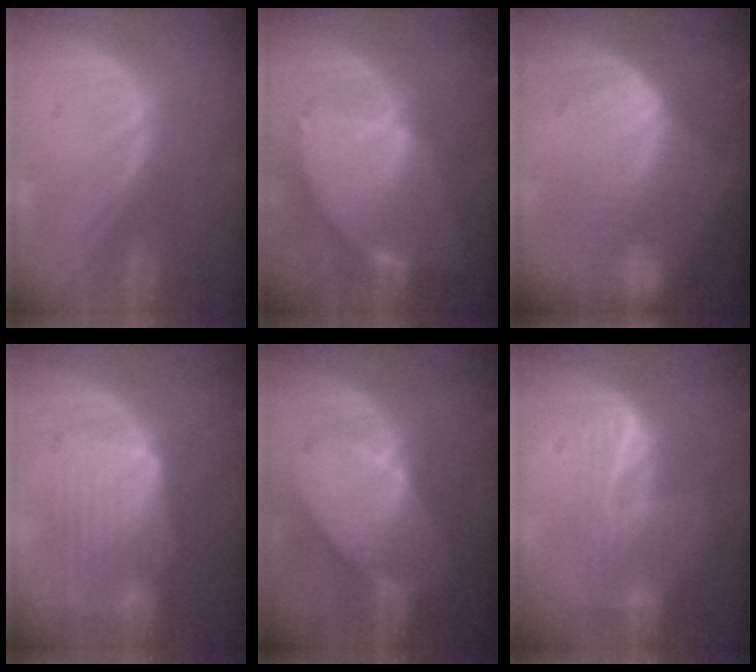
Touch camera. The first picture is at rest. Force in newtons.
{"total": 8.7, "press": 7.6, "slide": 4.2}
{"total": 8.2, "press": 7.5, "slide": 3.5}
{"total": 8.2, "press": 8.1, "slide": 1.4}
{"total": 8.0, "press": 8.0, "slide": 0.2}
{"total": 5.8, "press": 5.5, "slide": 2.0}